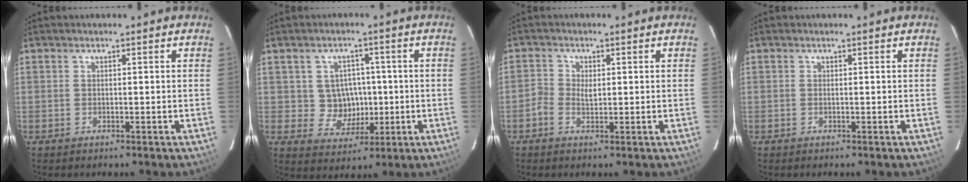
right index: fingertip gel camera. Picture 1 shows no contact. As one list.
[{"total": 6.7, "force": [0.0, 6.5, 1.7], "torque": [-0.040, 0.015, 0.016]}, {"total": 2.4, "force": [-0.3, 1.8, 1.5], "torque": [-0.038, 0.004, -0.011]}, {"total": 0.0}]